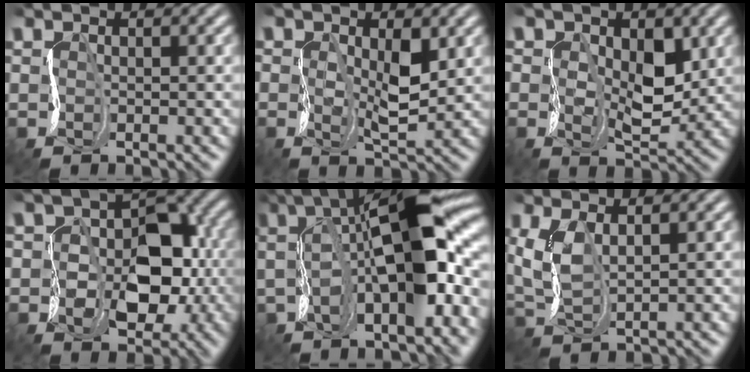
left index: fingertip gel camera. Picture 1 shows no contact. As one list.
[{"total": 2.0, "force": [0.1, 0.9, 1.8], "torque": [-0.057, -0.007, 0.011]}, {"total": 3.5, "force": [0.2, 2.4, 2.5], "torque": [-0.063, -0.013, 0.015]}, {"total": 7.0, "force": [-1.2, 5.0, 4.8], "torque": [-0.078, -0.003, -0.012]}, {"total": 13.1, "force": [1.0, 4.1, 12.5], "torque": [-0.205, 0.015, 0.017]}, {"total": 2.8, "force": [1.0, 1.0, 2.4], "torque": [-0.088, -0.002, 0.027]}]